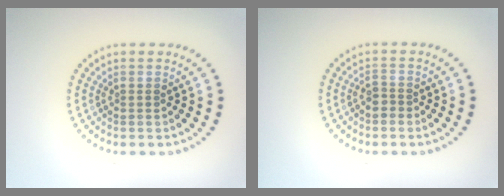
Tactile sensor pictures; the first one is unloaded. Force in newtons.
{"total": 1.1, "press": 0.9, "slide": 0.6}